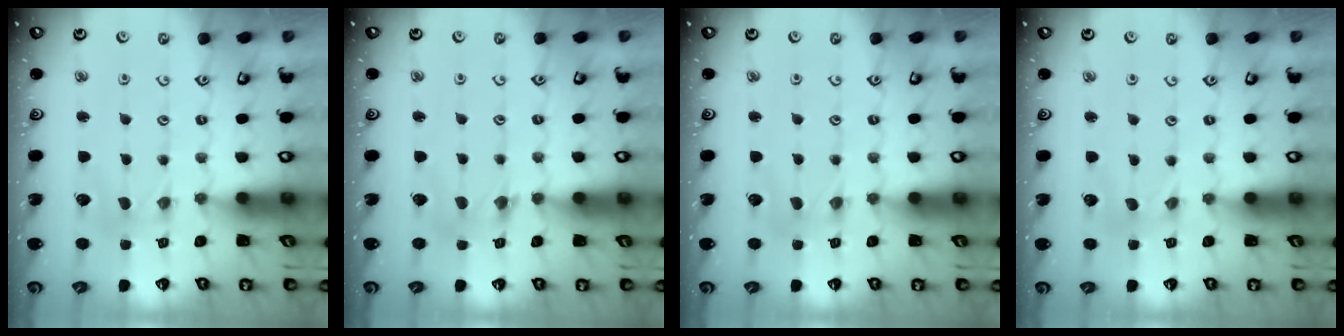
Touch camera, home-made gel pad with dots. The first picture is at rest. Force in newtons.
{"total": 2.7, "press": 2.7, "slide": 0.4}
{"total": 1.5, "press": 1.5, "slide": 0.3}
{"total": 0.0}